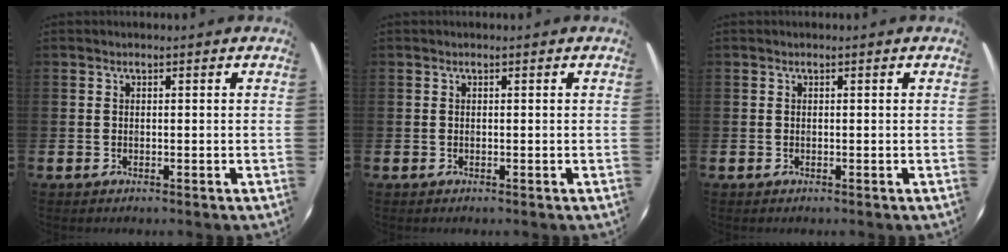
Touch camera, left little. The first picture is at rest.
{"total": 0.0}
{"total": 0.0}